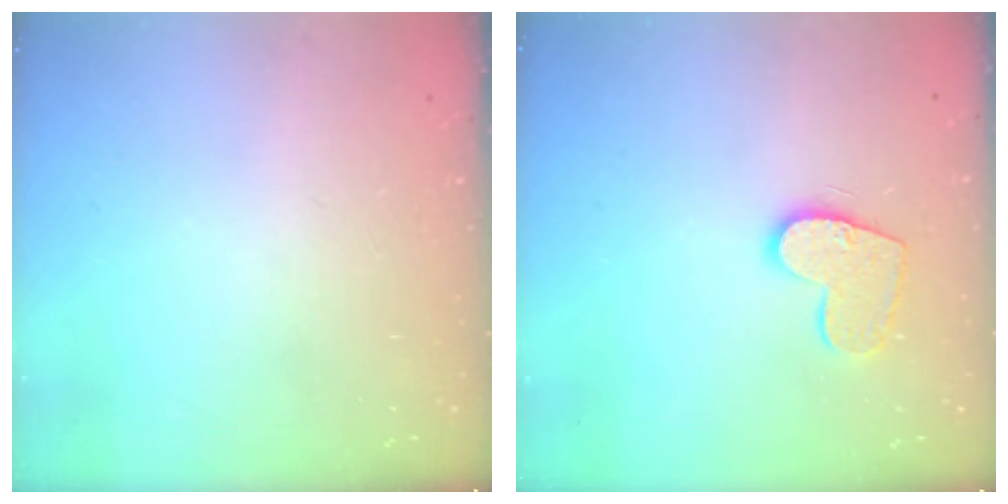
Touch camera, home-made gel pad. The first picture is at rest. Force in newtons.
{"total": 11.4, "press": 11.3, "slide": 0.6}